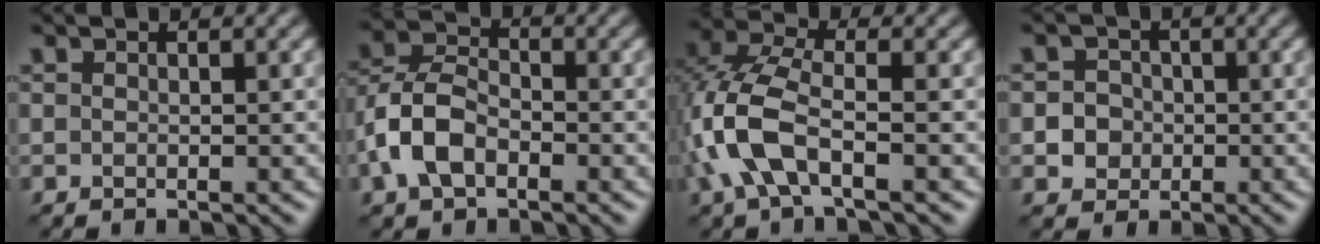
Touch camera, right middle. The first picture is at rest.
{"total": 5.3, "force": [-2.1, 3.3, 3.6], "torque": [-0.084, 0.005, -0.051]}
{"total": 6.7, "force": [-2.4, 3.0, 5.5], "torque": [-0.144, 0.005, -0.056]}
{"total": 3.2, "force": [-0.6, 3.0, 0.9], "torque": [0.006, 0.009, -0.027]}